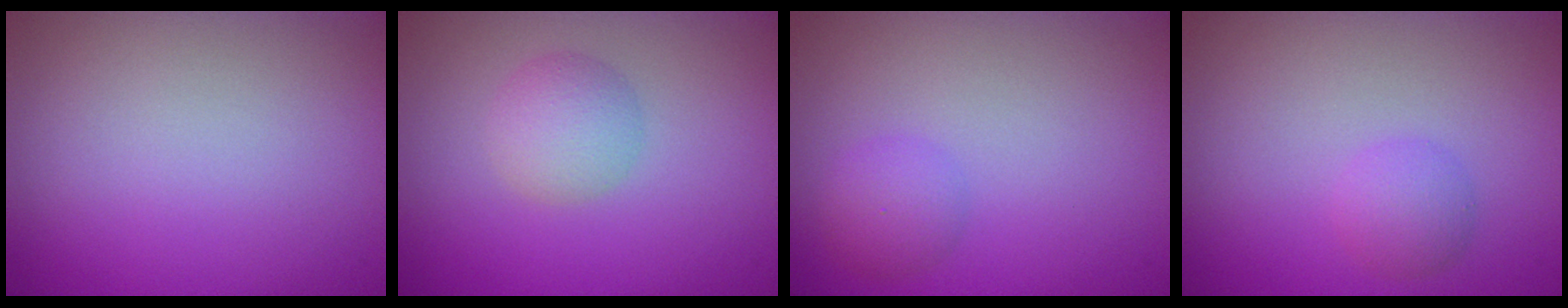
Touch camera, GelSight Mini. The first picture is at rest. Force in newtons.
{"total": 2.5, "press": 2.5, "slide": 0.1}
{"total": 1.8, "press": 1.8, "slide": 0.0}
{"total": 1.7, "press": 1.7, "slide": 0.1}